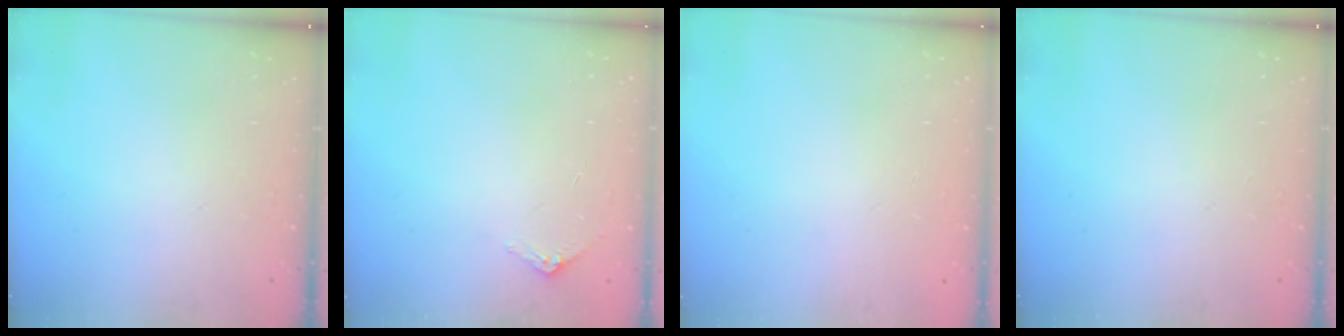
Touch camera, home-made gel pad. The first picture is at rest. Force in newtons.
{"total": 2.9, "press": 2.9, "slide": 0.2}
{"total": 0.0}
{"total": 0.0}